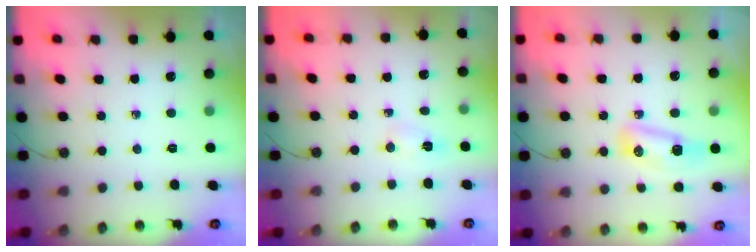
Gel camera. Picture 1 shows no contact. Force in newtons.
{"total": 2.3, "press": 2.3, "slide": 0.3}
{"total": 8.2, "press": 8.2, "slide": 0.9}